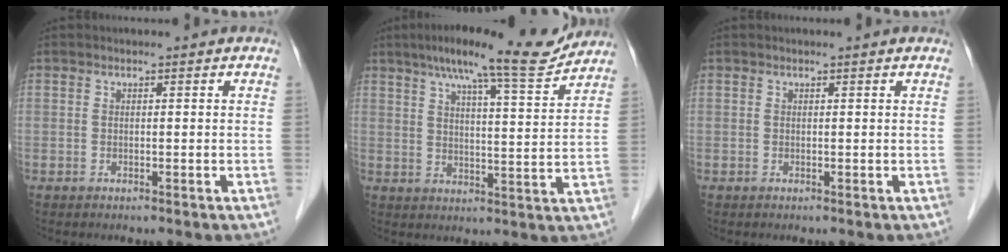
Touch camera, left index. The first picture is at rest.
{"total": 14.2, "force": [12.2, 0.6, 7.3], "torque": [-0.114, 0.004, 0.168]}
{"total": 0.9, "force": [0.9, 0.1, 0.2], "torque": [-0.010, 0.006, 0.010]}